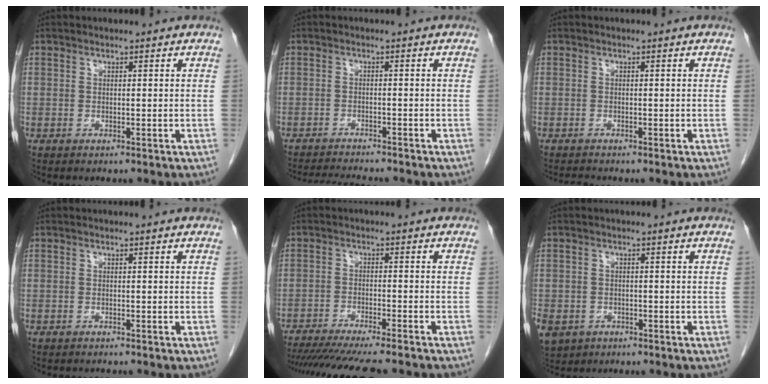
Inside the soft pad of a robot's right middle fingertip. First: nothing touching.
{"total": 7.3, "force": [-6.9, 0.3, 2.4], "torque": [-0.037, -0.014, -0.108]}
{"total": 1.1, "force": [-1.1, -0.2, 0.2], "torque": [-0.008, -0.005, -0.019]}
{"total": 1.1, "force": [-1.0, -0.1, 0.2], "torque": [-0.004, -0.001, -0.014]}
{"total": 16.1, "force": [-14.2, 0.8, 7.5], "torque": [-0.118, -0.037, -0.204]}
{"total": 10.9, "force": [-5.0, 8.8, 4.1], "torque": [-0.127, -0.009, -0.067]}